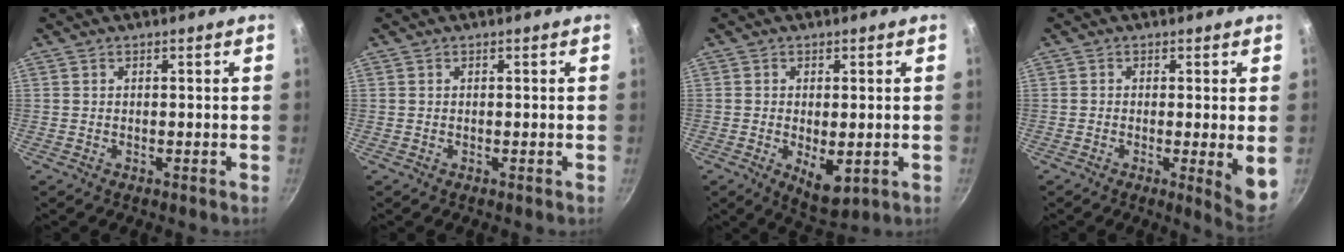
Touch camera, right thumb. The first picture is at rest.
{"total": 0.0}
{"total": 6.6, "force": [-1.2, 3.2, 5.6], "torque": [-0.076, -0.011, -0.007]}
{"total": 6.1, "force": [-0.4, 0.8, 6.1], "torque": [-0.083, -0.018, -0.007]}